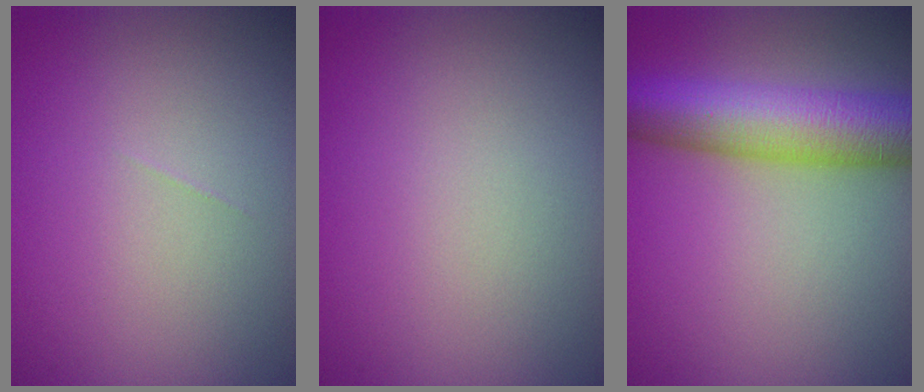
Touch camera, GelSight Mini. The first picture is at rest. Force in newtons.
{"total": 0.0}
{"total": 9.7, "press": 9.7, "slide": 0.3}